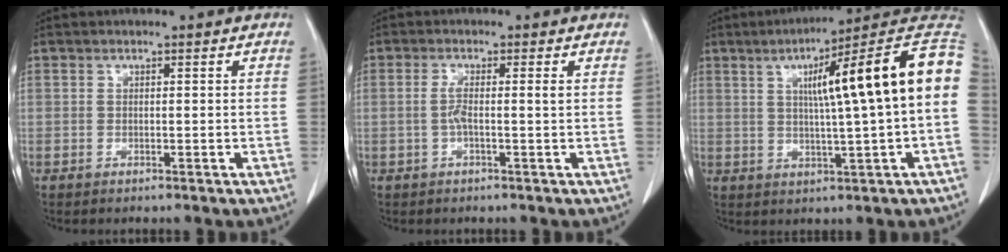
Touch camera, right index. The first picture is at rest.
{"total": 2.4, "force": [-0.1, -0.1, 2.4], "torque": [-0.048, 0.004, -0.001]}
{"total": 17.8, "force": [3.3, 0.0, 17.5], "torque": [-0.232, 0.034, 0.037]}